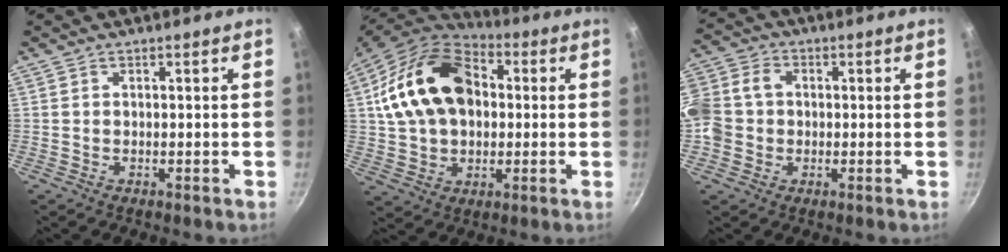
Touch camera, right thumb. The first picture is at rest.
{"total": 21.3, "force": [3.3, 15.0, 14.7], "torque": [-0.243, 0.025, 0.050]}
{"total": 12.2, "force": [0.2, 10.3, 6.6], "torque": [-0.149, 0.026, -0.010]}